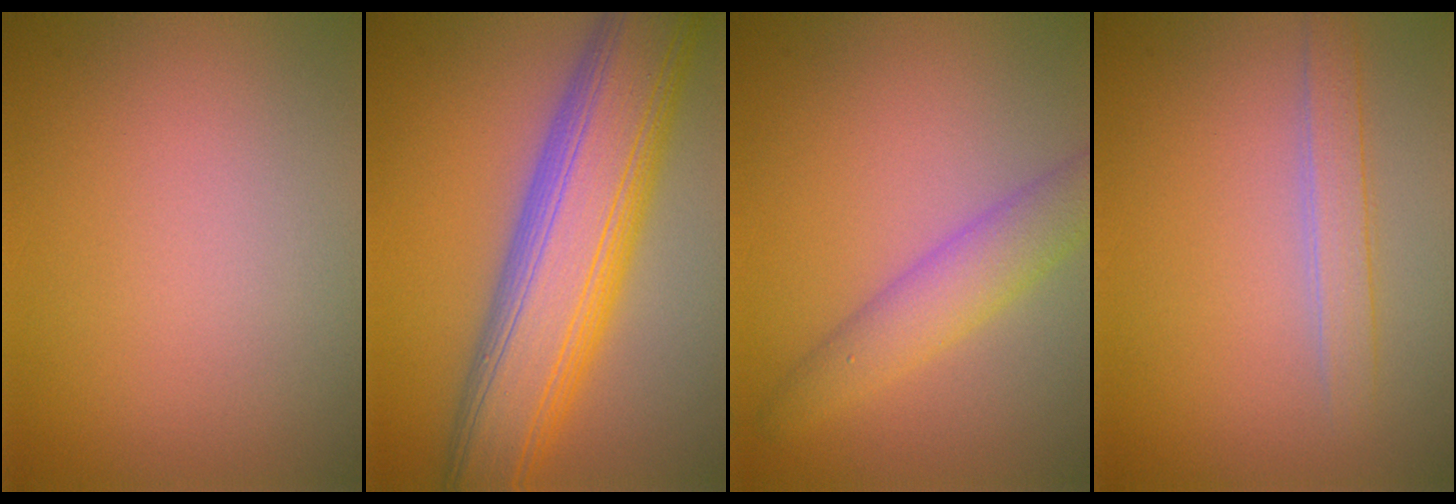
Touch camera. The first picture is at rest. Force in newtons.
{"total": 11.7, "press": 11.6, "slide": 0.3}
{"total": 3.7, "press": 3.7, "slide": 0.1}
{"total": 2.1, "press": 2.1, "slide": 0.1}